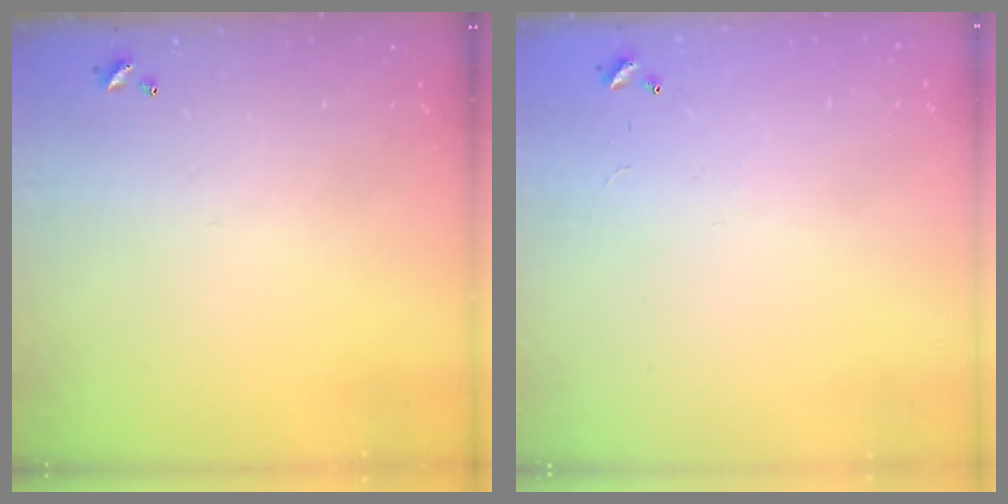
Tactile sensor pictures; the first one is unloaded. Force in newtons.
{"total": 7.2, "press": 7.2, "slide": 0.5}